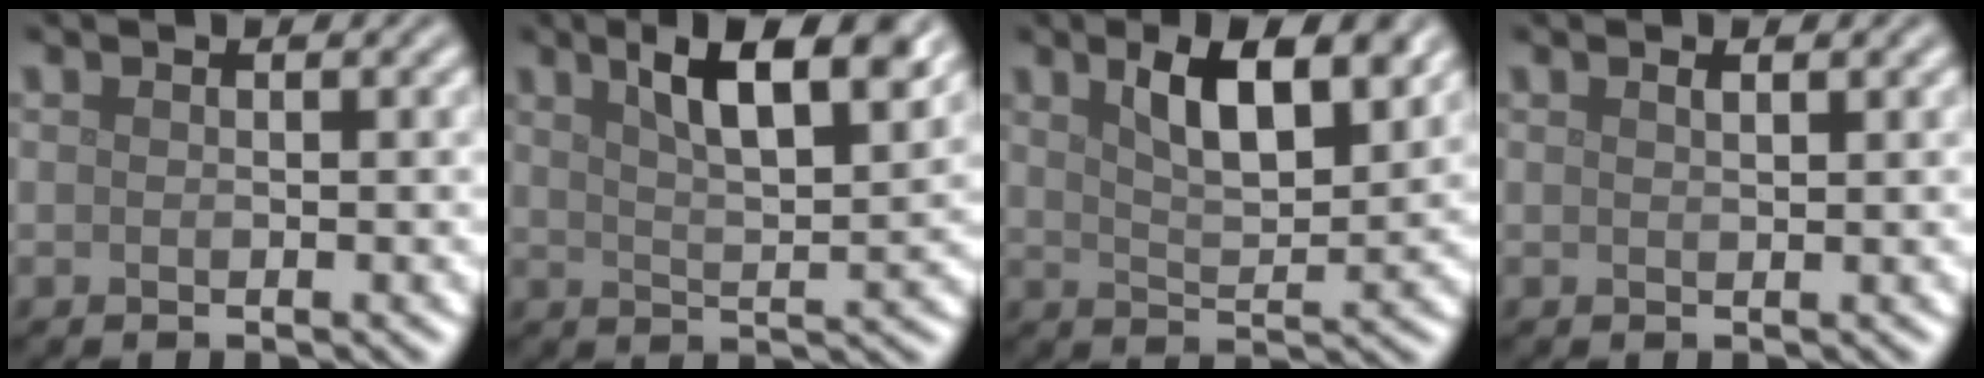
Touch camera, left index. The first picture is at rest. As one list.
[{"total": 7.8, "force": [4.4, 2.2, 6.1], "torque": [-0.088, 0.012, 0.068]}, {"total": 6.4, "force": [3.3, 2.2, 5.0], "torque": [-0.086, 0.001, 0.054]}, {"total": 0.9, "force": [0.6, 0.3, 0.6], "torque": [-0.008, 0.002, 0.010]}]